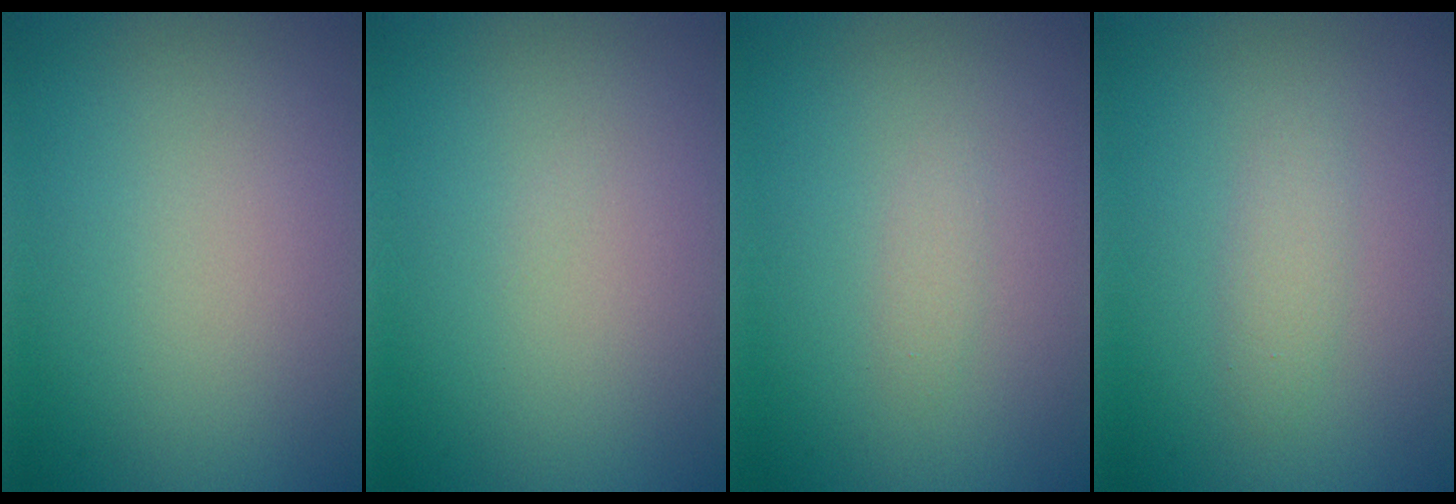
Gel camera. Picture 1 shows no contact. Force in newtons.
{"total": 0.0}
{"total": 0.8, "press": 0.8, "slide": 0.0}
{"total": 1.4, "press": 1.4, "slide": 0.0}